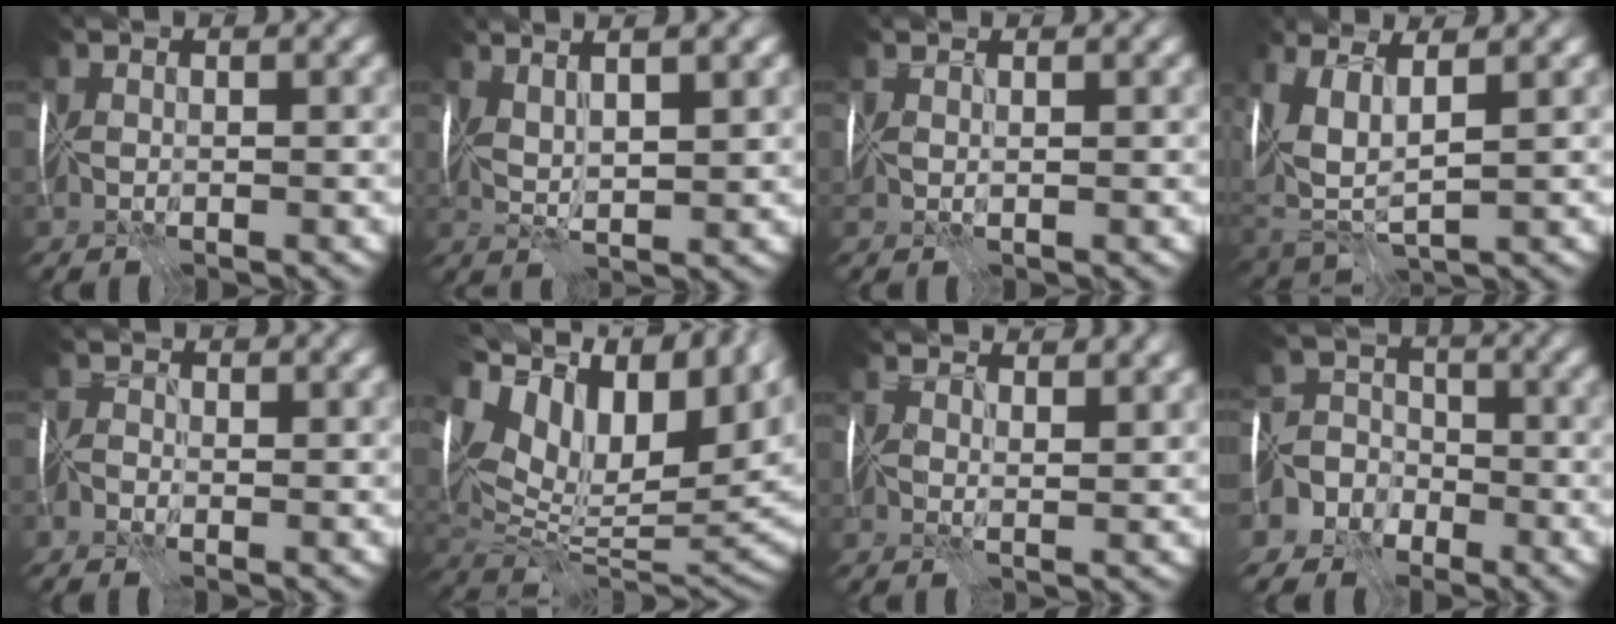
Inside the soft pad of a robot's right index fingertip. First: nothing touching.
{"total": 3.6, "force": [2.0, 0.0, 3.0], "torque": [-0.050, 0.005, 0.029]}
{"total": 1.3, "force": [0.3, -1.1, -0.5], "torque": [0.001, -0.003, 0.013]}
{"total": 5.7, "force": [2.1, 2.2, 4.9], "torque": [-0.119, -0.014, 0.053]}
{"total": 1.1, "force": [-1.1, 0.0, 0.0], "torque": [-0.002, 0.004, -0.025]}
{"total": 16.0, "force": [6.1, 8.0, 12.5], "torque": [-0.230, 0.011, 0.143]}
{"total": 4.1, "force": [3.8, 0.6, 1.3], "torque": [-0.027, -0.006, 0.051]}
{"total": 8.5, "force": [-4.5, 7.0, 1.6], "torque": [-0.032, -0.003, -0.105]}